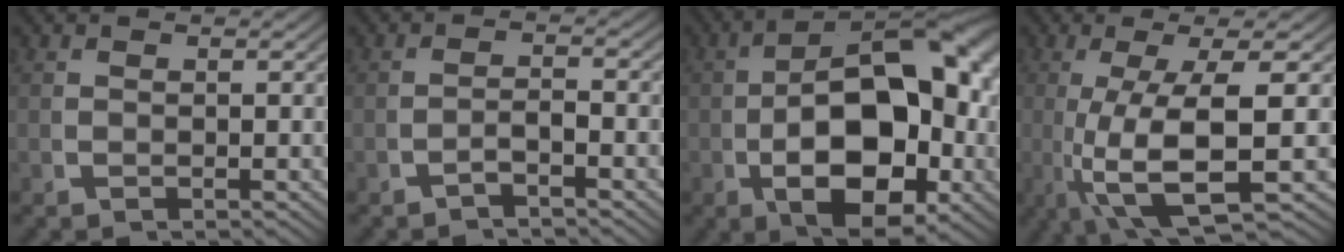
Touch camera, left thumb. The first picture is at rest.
{"total": 1.8, "force": [-1.5, 0.4, 0.9], "torque": [-0.021, -0.006, -0.024]}
{"total": 17.4, "force": [-1.1, 10.1, 14.1], "torque": [-0.229, -0.047, 0.003]}
{"total": 10.5, "force": [-2.0, 3.6, 9.7], "torque": [-0.223, -0.042, -0.001]}